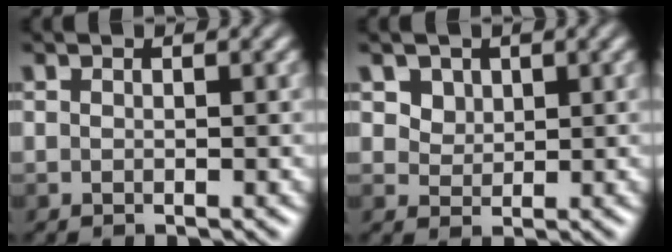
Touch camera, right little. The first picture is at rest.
{"total": 2.5, "force": [1.4, 1.8, 1.0], "torque": [-0.027, -0.009, 0.042]}